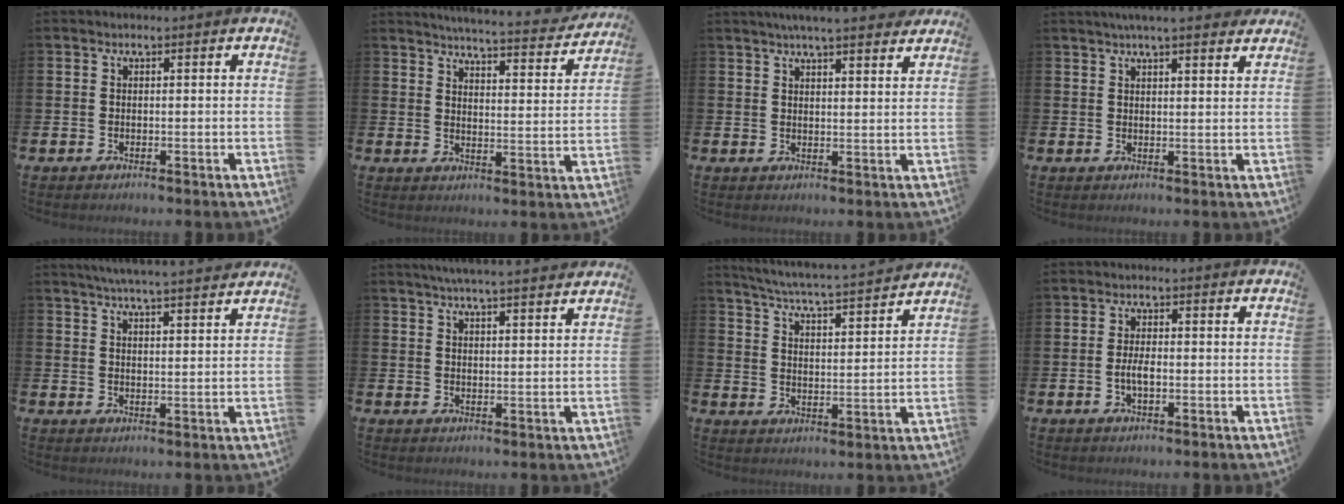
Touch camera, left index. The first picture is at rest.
{"total": 5.0, "force": [4.9, 0.0, 0.9], "torque": [-0.028, -0.042, 0.079]}
{"total": 5.0, "force": [4.7, -0.1, 1.4], "torque": [-0.031, -0.020, 0.084]}
{"total": 4.1, "force": [3.8, 0.0, 1.3], "torque": [-0.026, -0.013, 0.067]}
{"total": 5.2, "force": [5.1, -0.5, 1.0], "torque": [-0.033, -0.027, 0.091]}
{"total": 4.8, "force": [4.6, -0.4, 1.1], "torque": [-0.031, -0.019, 0.083]}
{"total": 5.6, "force": [5.4, -0.3, 1.4], "torque": [-0.053, -0.045, 0.090]}
{"total": 2.6, "force": [-0.5, 1.1, 2.3], "torque": [-0.040, 0.000, -0.010]}